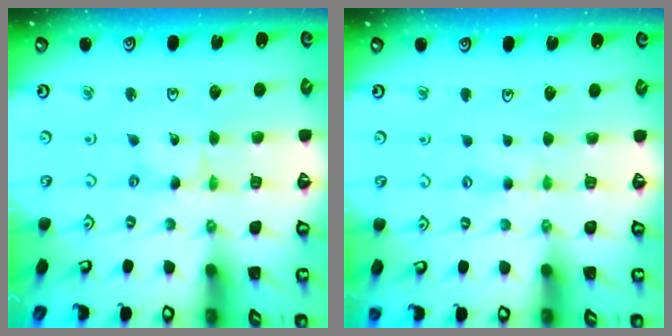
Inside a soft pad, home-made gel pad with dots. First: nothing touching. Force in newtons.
{"total": 2.6, "press": 2.6, "slide": 0.4}